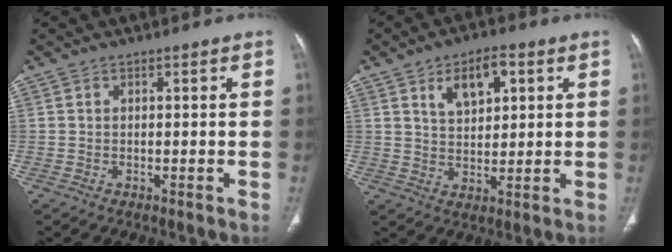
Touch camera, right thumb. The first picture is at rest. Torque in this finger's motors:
{"motor_torque": [0.03, 0.20, -0.16, 0.30, 0.23]}